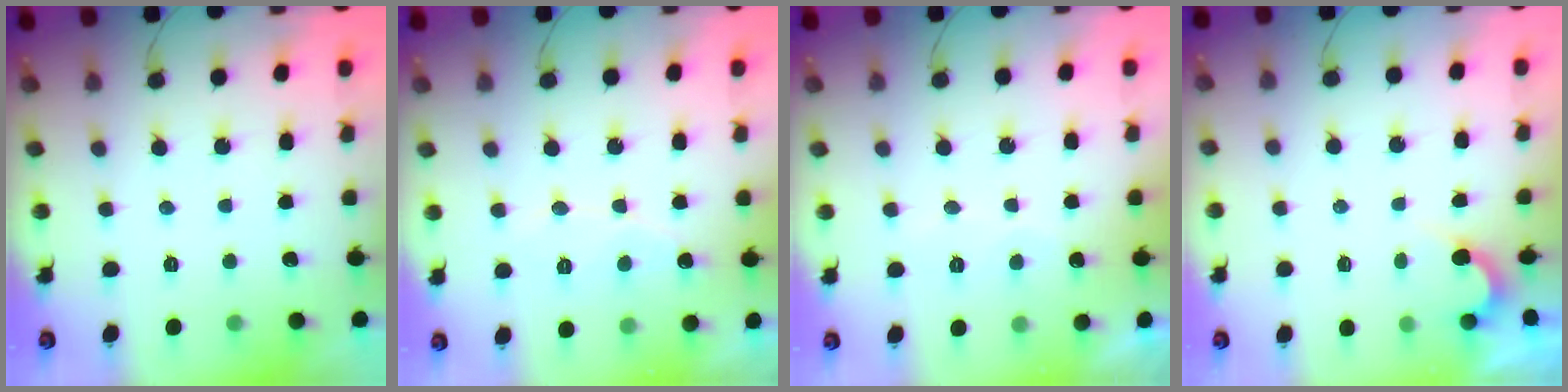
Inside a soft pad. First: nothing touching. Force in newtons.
{"total": 5.9, "press": 5.9, "slide": 0.1}
{"total": 4.1, "press": 4.1, "slide": 0.2}
{"total": 2.1, "press": 2.1, "slide": 0.1}